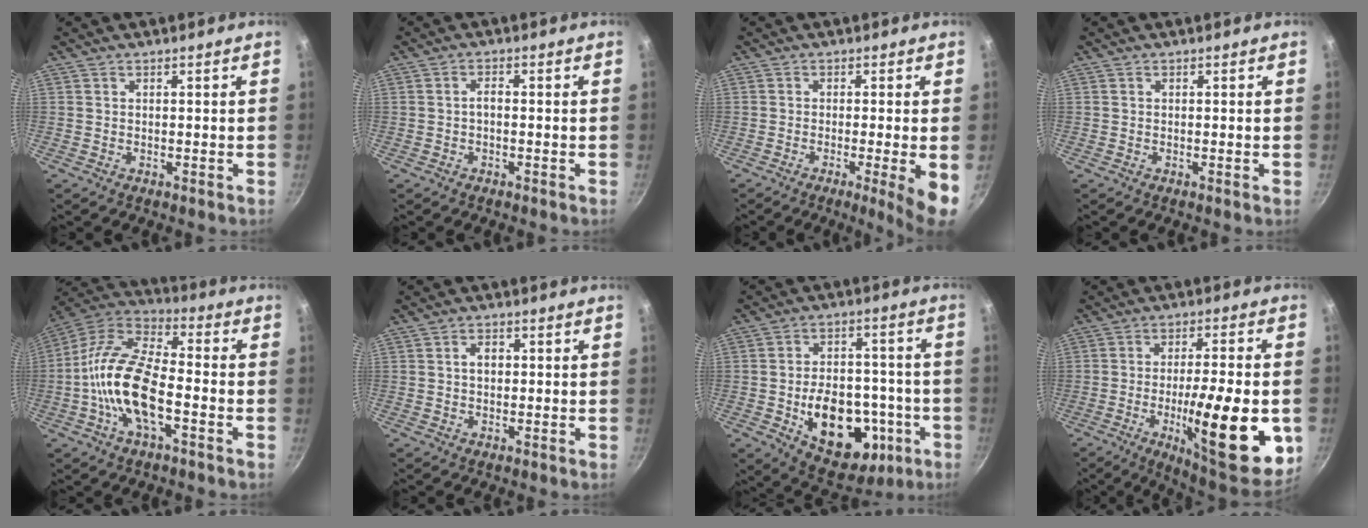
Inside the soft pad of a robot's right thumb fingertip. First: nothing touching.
{"total": 1.6, "force": [-0.5, 0.7, 1.3], "torque": [-0.022, 0.012, -0.009]}
{"total": 6.9, "force": [-1.8, 0.3, 6.7], "torque": [-0.096, -0.004, -0.027]}
{"total": 0.0}
{"total": 17.0, "force": [-4.1, 7.6, 14.6], "torque": [-0.271, 0.041, -0.097]}
{"total": 2.7, "force": [0.3, 1.9, 1.8], "torque": [-0.018, 0.006, 0.003]}
{"total": 20.0, "force": [-5.6, 13.2, 14.0], "torque": [-0.167, 0.029, -0.065]}
{"total": 22.7, "force": [-5.4, 6.0, 21.2], "torque": [-0.286, 0.006, -0.075]}